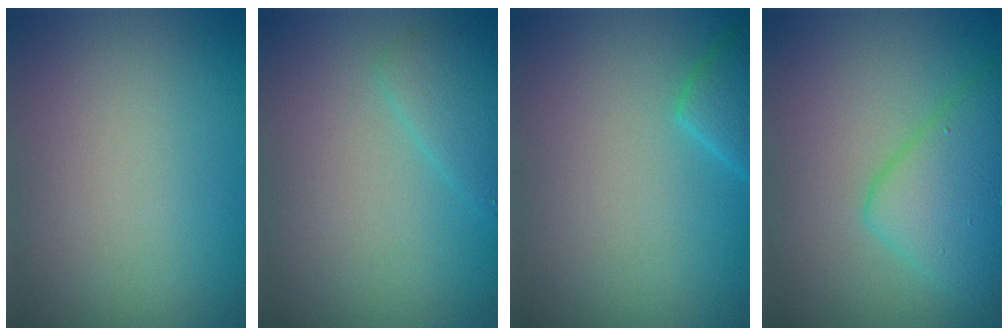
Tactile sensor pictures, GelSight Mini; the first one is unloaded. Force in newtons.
{"total": 2.1, "press": 2.0, "slide": 0.2}
{"total": 2.3, "press": 2.3, "slide": 0.2}
{"total": 5.2, "press": 5.2, "slide": 0.1}